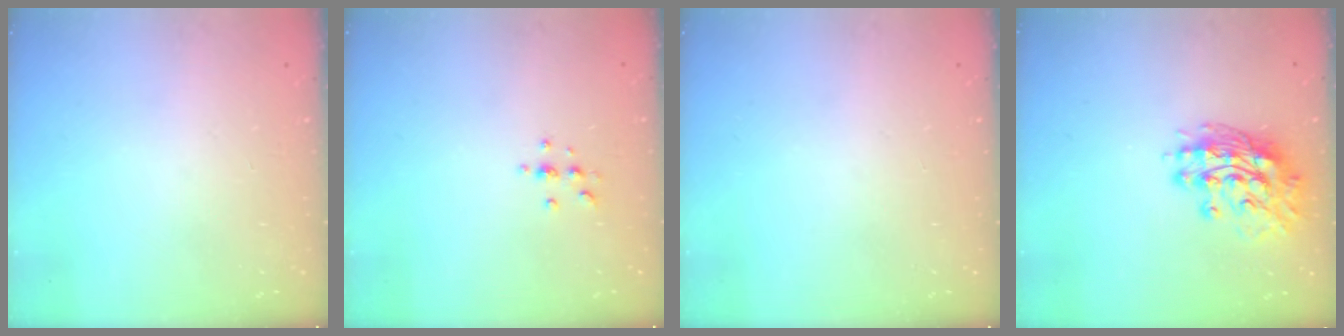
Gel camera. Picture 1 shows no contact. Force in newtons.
{"total": 2.9, "press": 2.9, "slide": 0.4}
{"total": 0.0}
{"total": 13.6, "press": 13.5, "slide": 1.1}